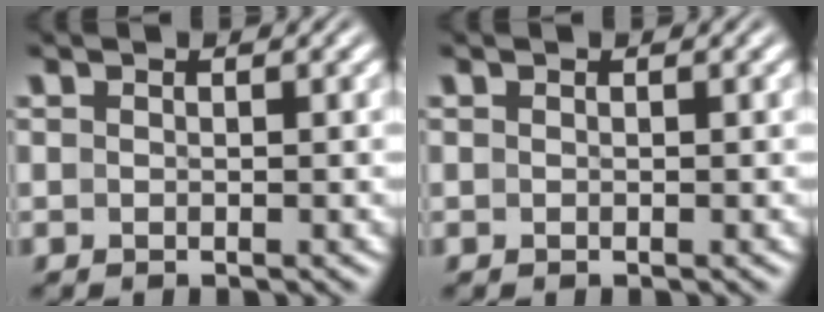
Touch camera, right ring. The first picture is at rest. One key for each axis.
{"total": 0.0}